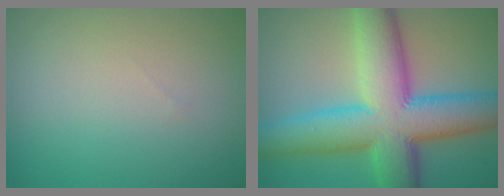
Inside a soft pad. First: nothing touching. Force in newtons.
{"total": 12.5, "press": 12.5, "slide": 0.2}